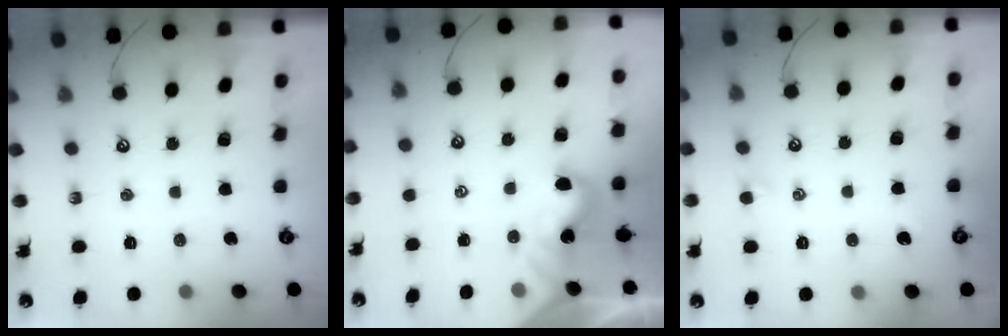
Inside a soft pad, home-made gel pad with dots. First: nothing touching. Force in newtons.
{"total": 1.9, "press": 1.9, "slide": 0.3}
{"total": 0.7, "press": 0.7, "slide": 0.3}